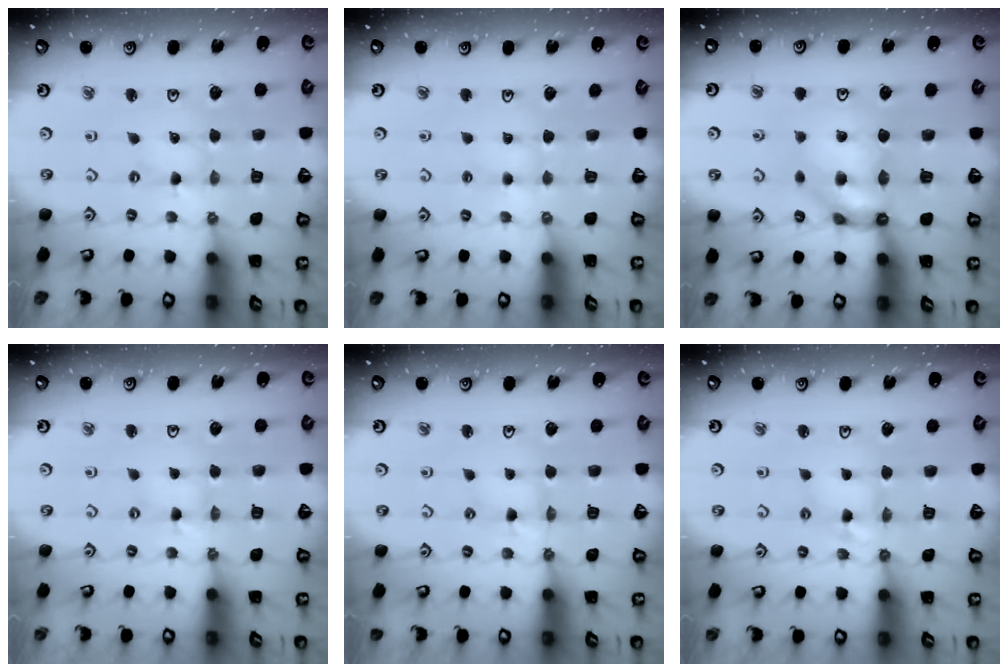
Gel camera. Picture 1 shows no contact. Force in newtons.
{"total": 2.8, "press": 2.8, "slide": 0.3}
{"total": 8.8, "press": 8.8, "slide": 0.7}
{"total": 1.2, "press": 1.2, "slide": 0.2}
{"total": 3.0, "press": 2.9, "slide": 0.3}
{"total": 6.1, "press": 6.1, "slide": 0.5}